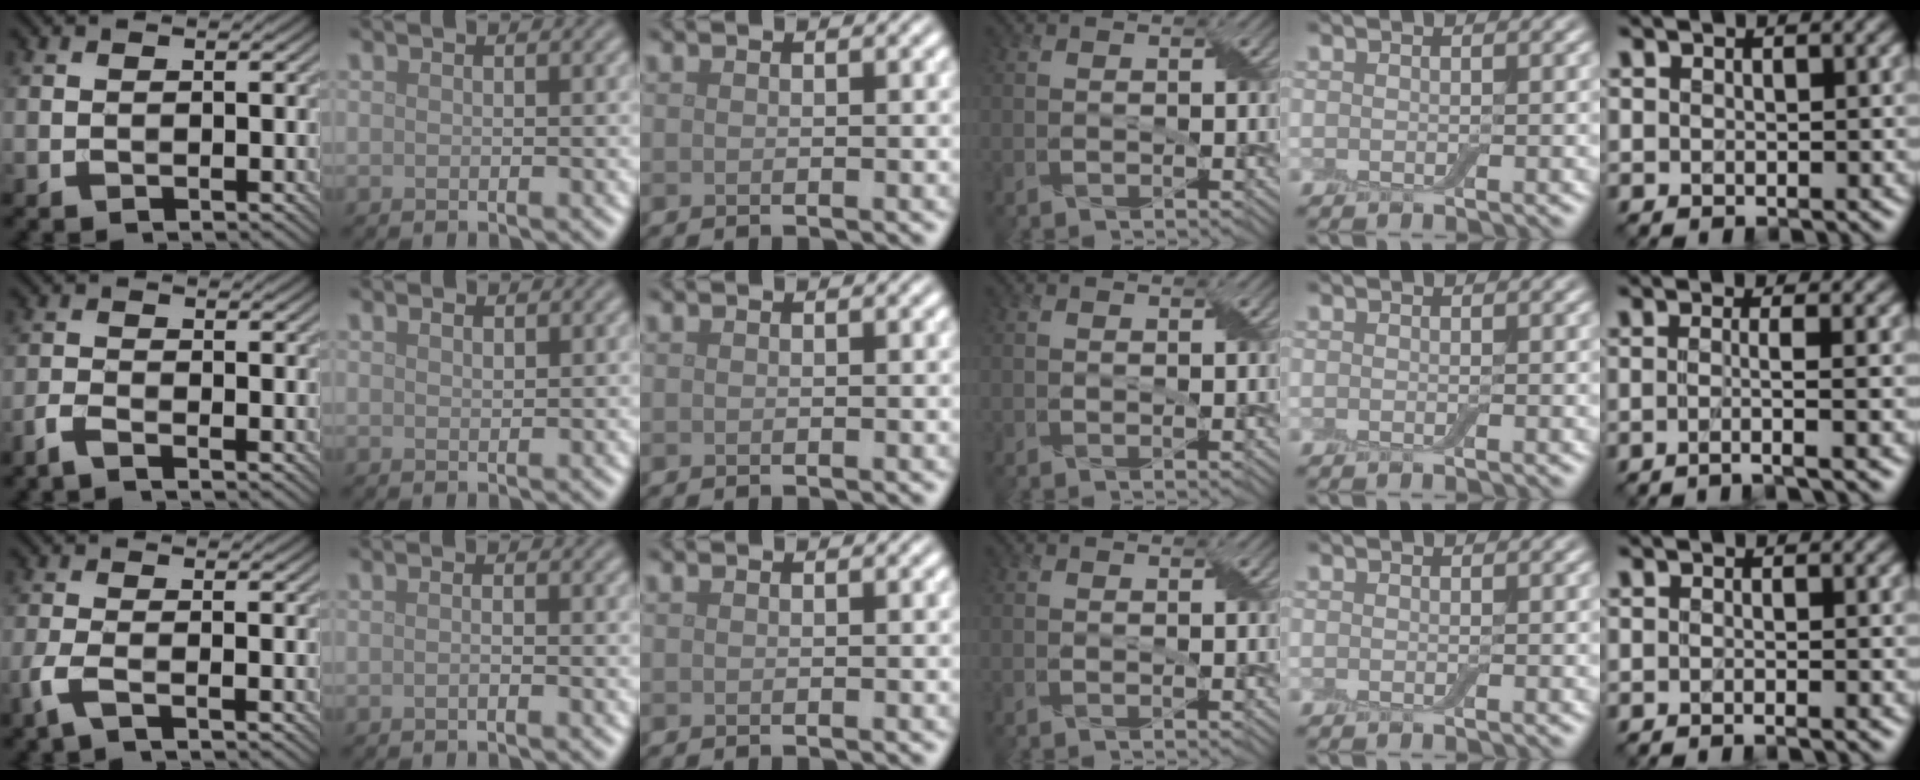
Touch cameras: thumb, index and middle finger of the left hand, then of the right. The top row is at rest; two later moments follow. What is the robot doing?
{"motion": "peel", "object": "bubble wrap"}